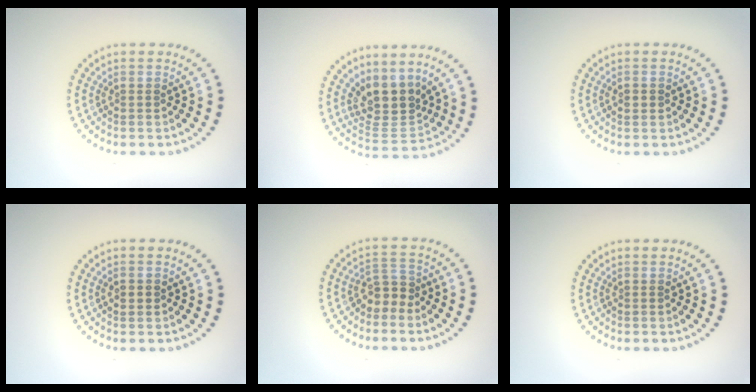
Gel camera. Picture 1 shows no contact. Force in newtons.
{"total": 4.0, "press": 3.2, "slide": 2.5}
{"total": 1.2, "press": 1.2, "slide": 0.1}
{"total": 1.3, "press": 1.3, "slide": 0.1}
{"total": 2.2, "press": 1.7, "slide": 1.4}
{"total": 0.0}